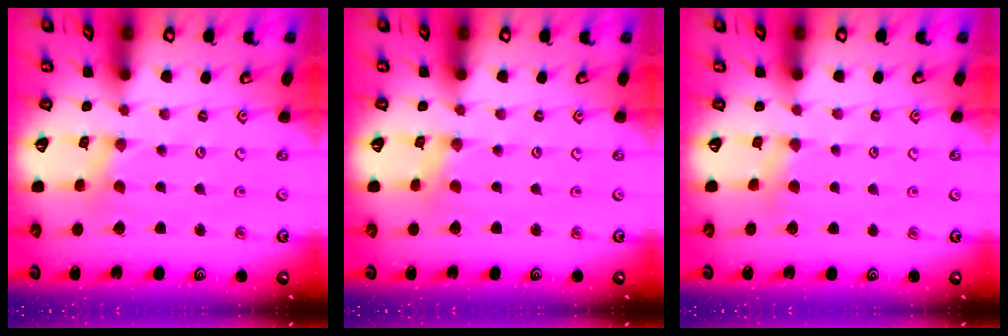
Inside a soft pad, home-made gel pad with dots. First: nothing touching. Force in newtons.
{"total": 0.0}
{"total": 4.1, "press": 4.0, "slide": 0.6}